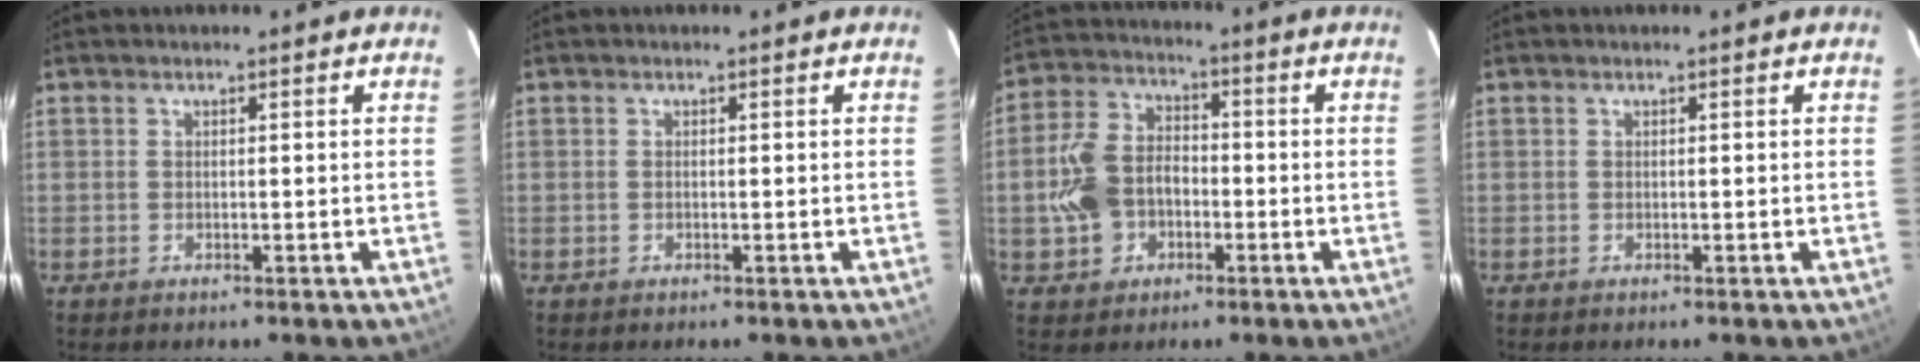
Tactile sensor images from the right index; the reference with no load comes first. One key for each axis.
{"total": 0.0}
{"total": 10.2, "fx": -2.6, "fy": 7.9, "fz": 5.9, "tx": -0.139, "ty": 0.020, "tz": -0.042}
{"total": 0.0}